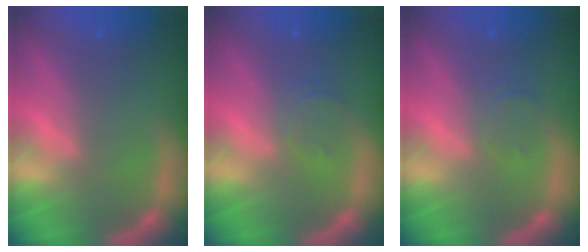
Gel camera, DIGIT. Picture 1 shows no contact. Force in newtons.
{"total": 1.9}
{"total": 1.5}